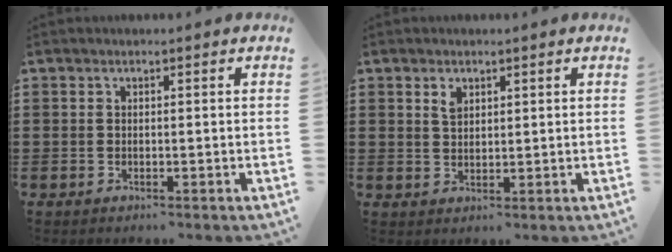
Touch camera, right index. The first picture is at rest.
{"total": 2.0, "force": [1.3, 1.1, 1.0], "torque": [-0.023, 0.003, 0.024]}